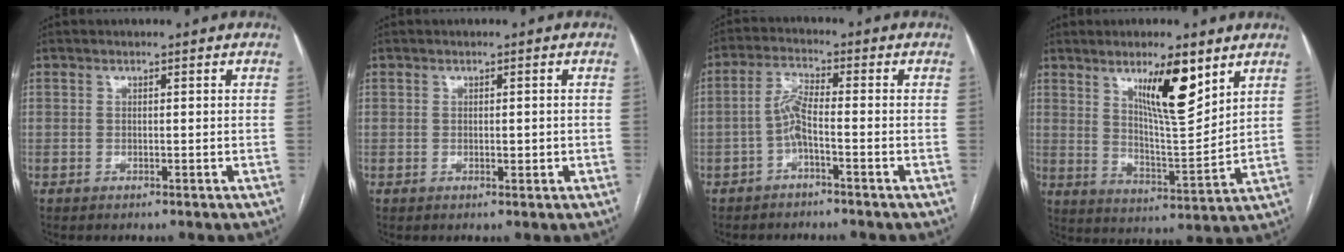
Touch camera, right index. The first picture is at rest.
{"total": 0.8, "force": [-0.1, 0.3, 0.8], "torque": [-0.011, 0.000, 0.000]}
{"total": 4.1, "force": [-1.7, 0.3, 3.8], "torque": [-0.078, 0.013, -0.034]}
{"total": 11.1, "force": [6.3, 1.8, 8.9], "torque": [-0.150, -0.009, 0.110]}